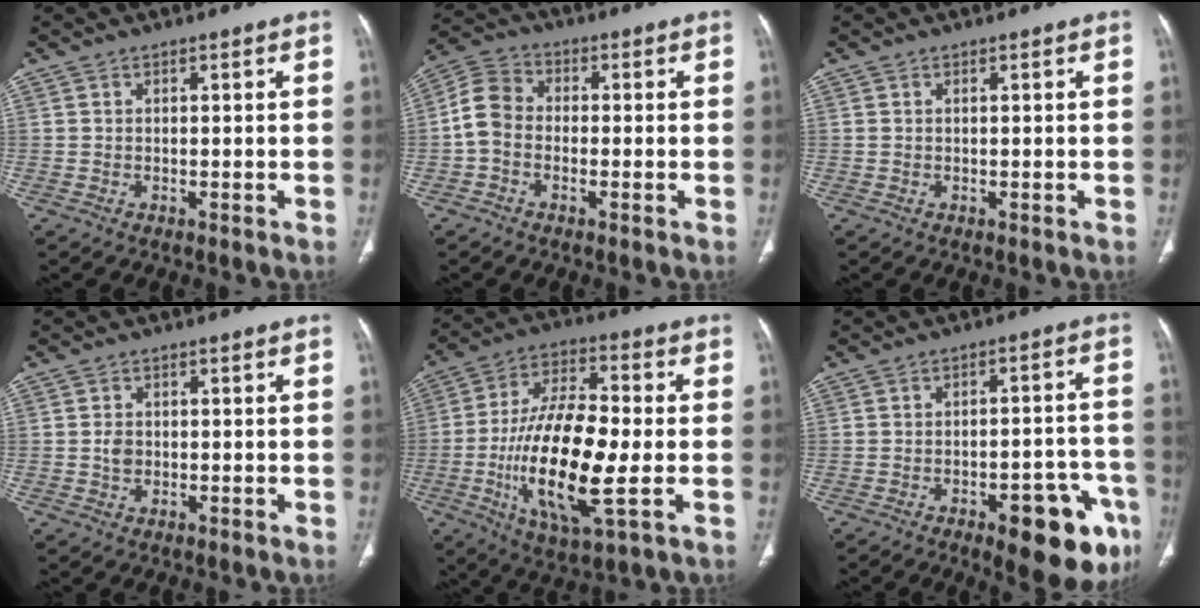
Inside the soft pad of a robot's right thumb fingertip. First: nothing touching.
{"total": 7.0, "force": [-1.1, 5.3, 4.4], "torque": [-0.075, 0.025, -0.037]}
{"total": 0.0}
{"total": 2.1, "force": [-0.2, 1.6, 1.2], "torque": [-0.020, 0.003, -0.003]}
{"total": 20.6, "force": [-3.5, 6.9, 19.1], "torque": [-0.366, 0.005, -0.061]}
{"total": 15.9, "force": [-7.9, 6.2, 12.4], "torque": [-0.097, 0.043, -0.091]}